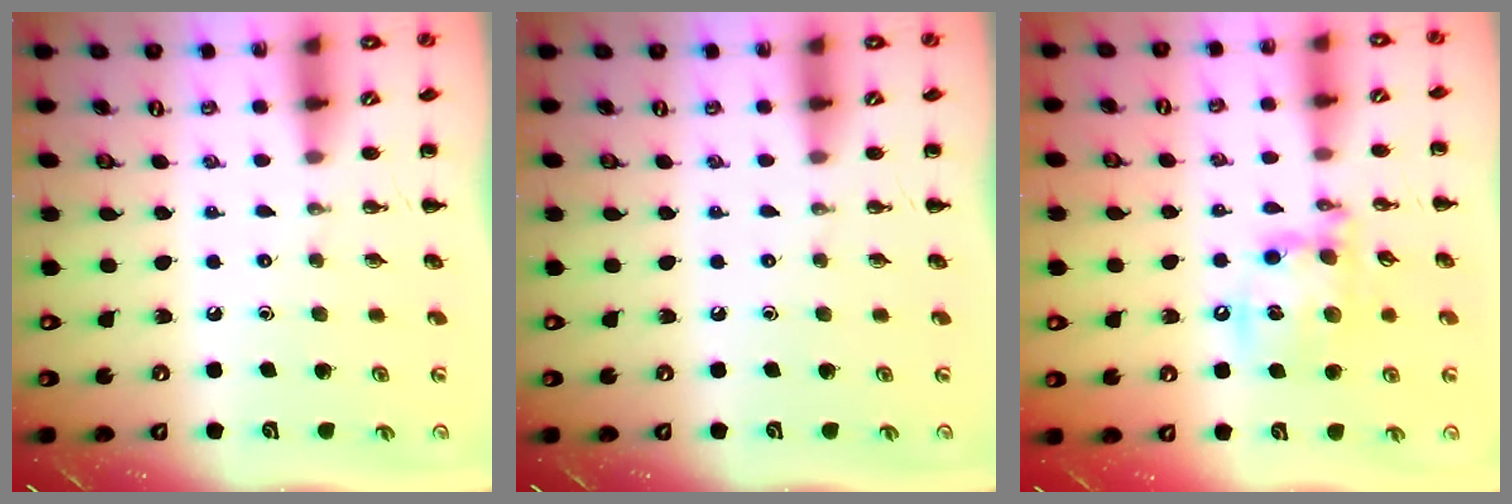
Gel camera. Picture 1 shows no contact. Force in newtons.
{"total": 0.0}
{"total": 14.6, "press": 14.3, "slide": 3.0}